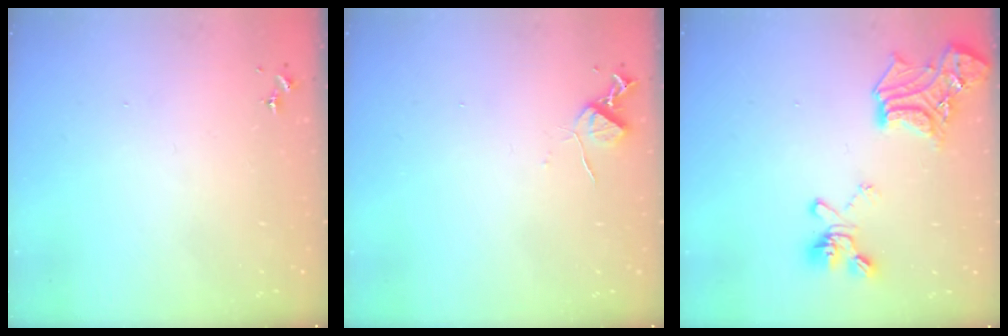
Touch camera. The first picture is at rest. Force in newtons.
{"total": 6.3, "press": 6.3, "slide": 0.9}
{"total": 19.4, "press": 19.4, "slide": 1.5}